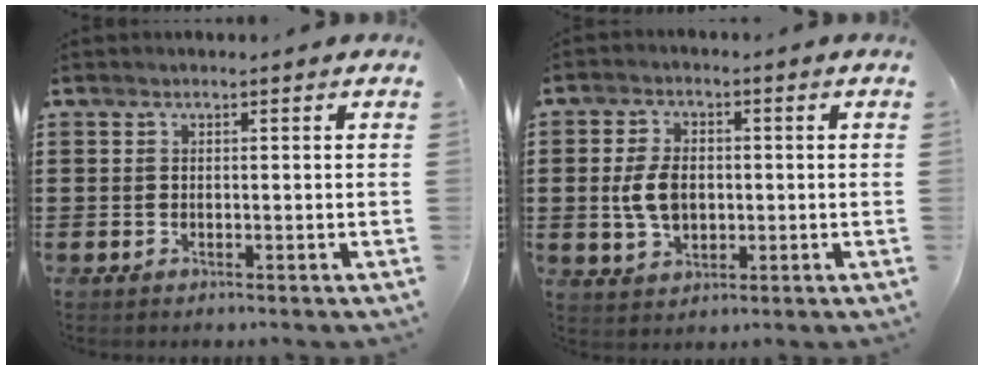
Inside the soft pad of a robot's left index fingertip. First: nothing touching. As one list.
[{"total": 6.0, "force": [0.0, 3.9, 4.5], "torque": [-0.112, 0.005, -0.007]}]